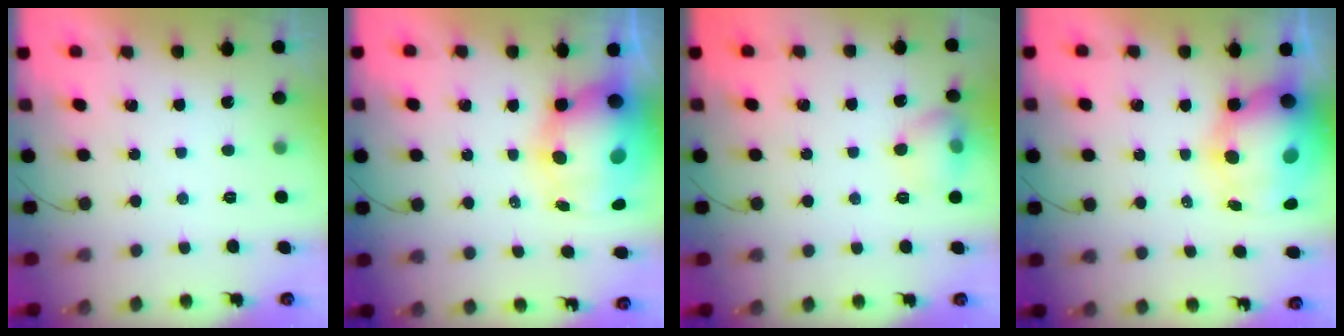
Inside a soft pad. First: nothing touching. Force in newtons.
{"total": 15.6, "press": 15.3, "slide": 3.2}
{"total": 8.6, "press": 8.5, "slide": 1.3}
{"total": 12.8, "press": 12.4, "slide": 3.1}